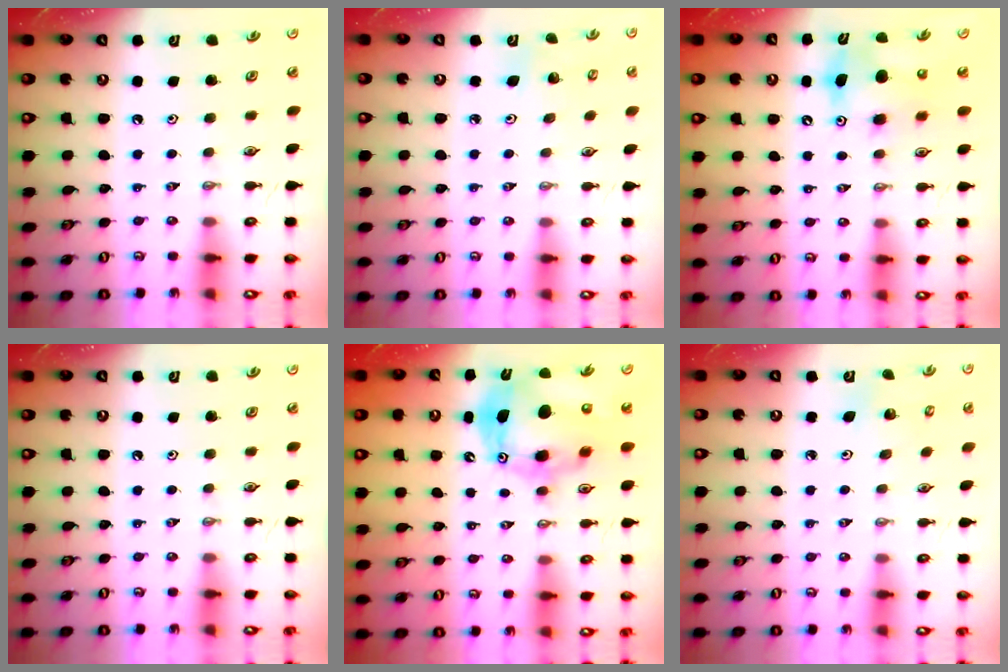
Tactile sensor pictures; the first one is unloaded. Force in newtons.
{"total": 2.8, "press": 2.8, "slide": 0.4}
{"total": 8.6, "press": 8.6, "slide": 0.9}
{"total": 0.0}
{"total": 15.5, "press": 15.3, "slide": 2.8}
{"total": 2.3, "press": 2.3, "slide": 0.2}